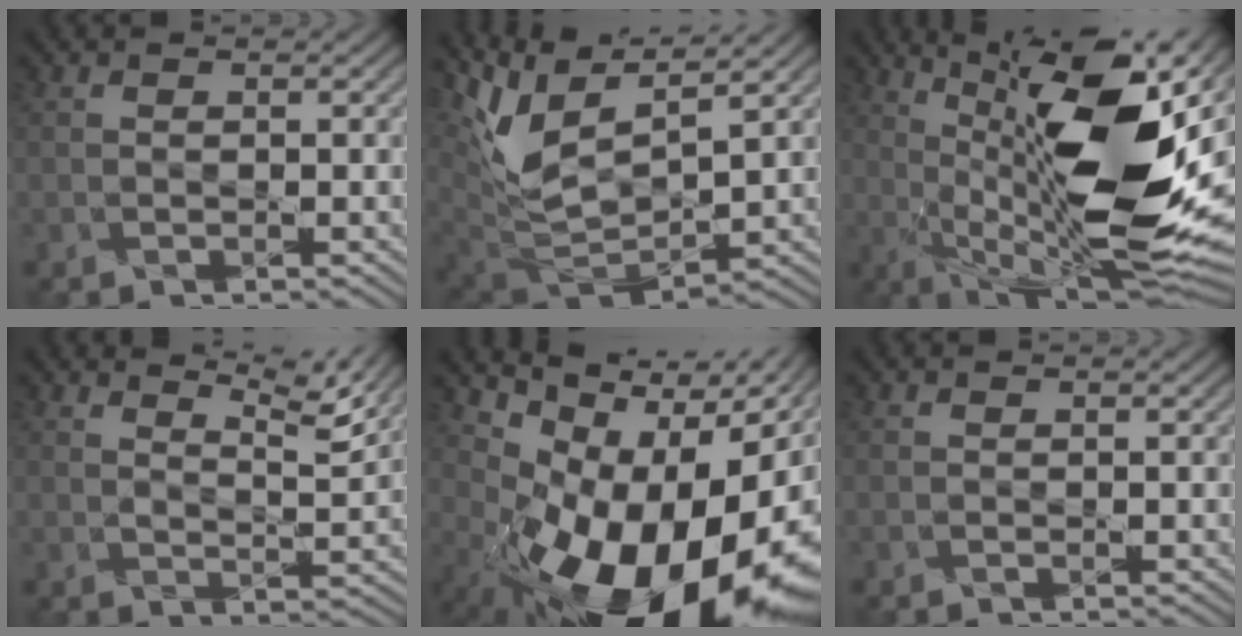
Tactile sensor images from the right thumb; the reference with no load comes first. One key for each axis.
{"total": 10.1, "fx": 5.6, "fy": 3.8, "fz": 7.5, "tx": -0.183, "ty": 0.002, "tz": 0.116}
{"total": 19.2, "fx": 3.4, "fy": 6.7, "fz": 17.6, "tx": -0.278, "ty": 0.010, "tz": 0.064}
{"total": 6.7, "fx": 5.7, "fy": 1.0, "fz": 3.3, "tx": -0.059, "ty": -0.014, "tz": 0.096}
{"total": 18.1, "fx": -2.9, "fy": 11.3, "fz": 13.9, "tx": -0.172, "ty": -0.016, "tz": -0.033}
{"total": 0.0}